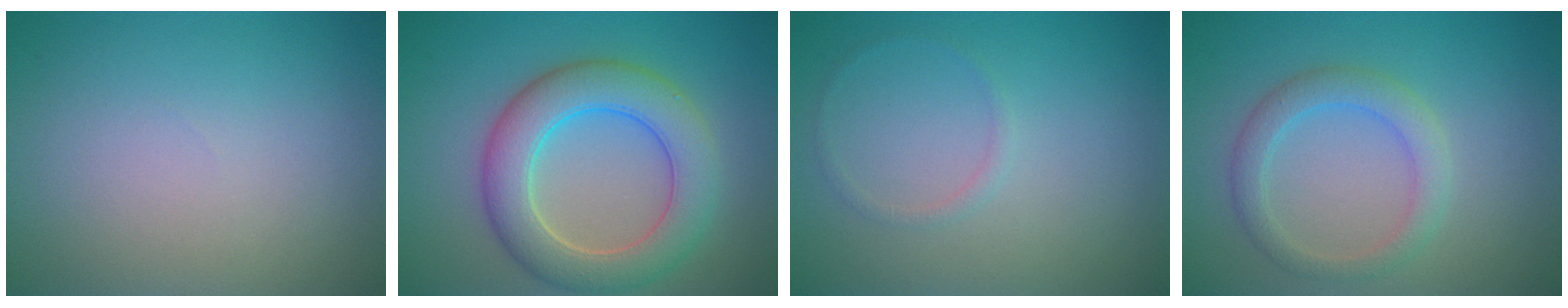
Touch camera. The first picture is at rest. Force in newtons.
{"total": 6.9, "press": 6.9, "slide": 0.3}
{"total": 0.8, "press": 0.8, "slide": 0.1}
{"total": 2.9, "press": 2.9, "slide": 0.2}